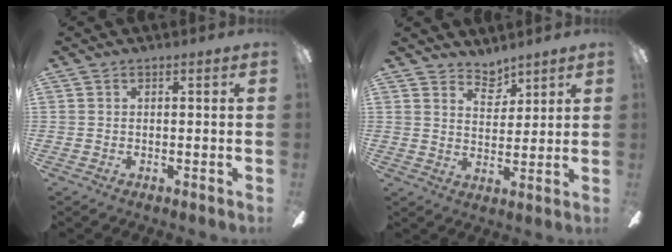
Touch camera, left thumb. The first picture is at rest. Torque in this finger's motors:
{"motor_torque": [-0.13, -0.24, -0.18, -0.18, 0.00]}